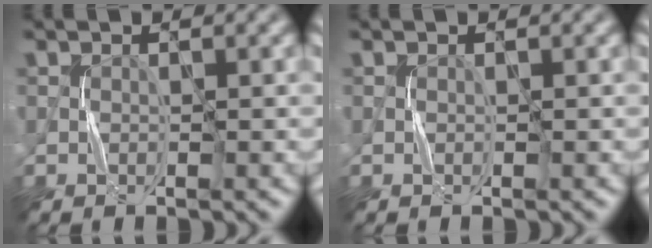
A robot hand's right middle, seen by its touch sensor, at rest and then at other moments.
{"total": 0.0}